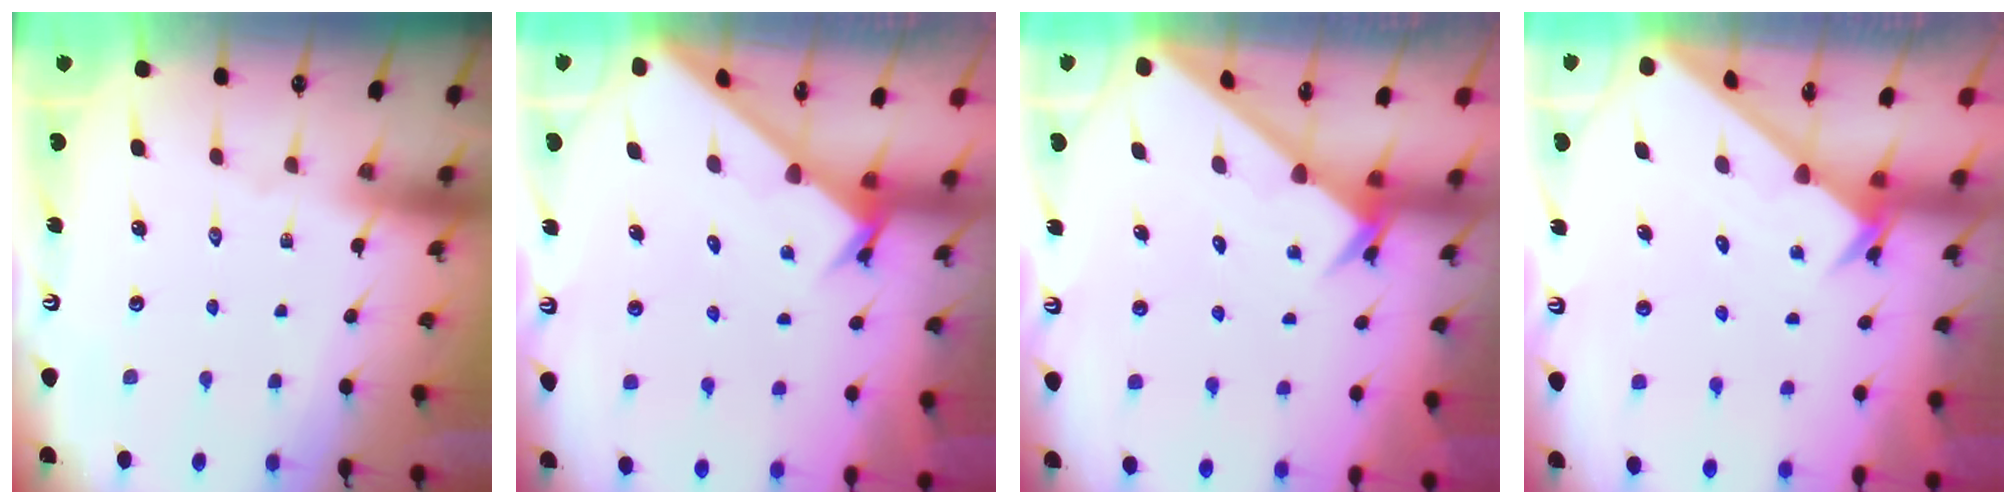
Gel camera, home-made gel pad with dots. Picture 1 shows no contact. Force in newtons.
{"total": 2.5, "press": 2.5, "slide": 0.2}
{"total": 2.9, "press": 2.9, "slide": 0.1}
{"total": 2.2, "press": 2.2, "slide": 0.1}